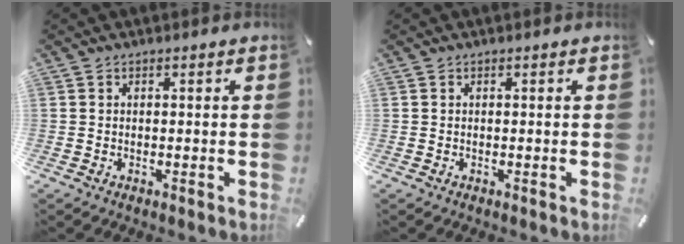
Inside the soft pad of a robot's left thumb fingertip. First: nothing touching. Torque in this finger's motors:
{"motor_torque": [0.00, 0.00, 0.00, 0.00, 0.00]}